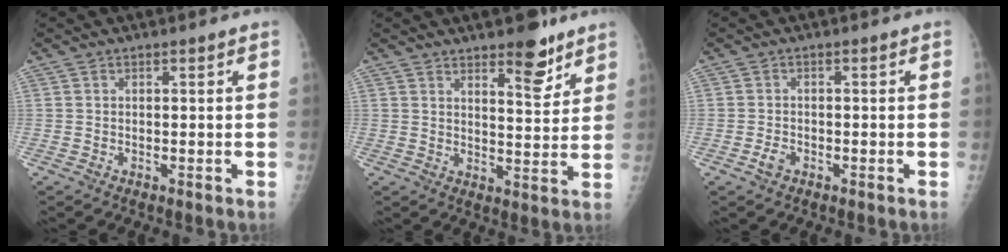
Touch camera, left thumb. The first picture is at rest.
{"total": 7.6, "force": [5.3, 2.6, 4.8], "torque": [-0.047, -0.038, 0.075]}
{"total": 1.8, "force": [-1.1, 1.2, 0.9], "torque": [-0.017, 0.004, -0.019]}